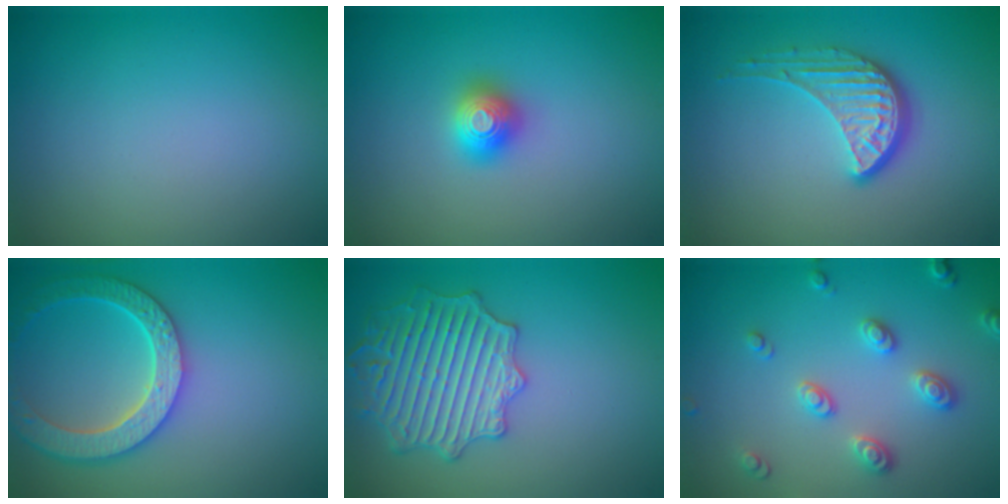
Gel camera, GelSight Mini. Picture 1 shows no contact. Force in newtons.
{"total": 1.6, "press": 1.6, "slide": 0.2}
{"total": 4.0, "press": 2.9, "slide": 2.8}
{"total": 5.9, "press": 4.7, "slide": 3.5}
{"total": 5.0, "press": 4.8, "slide": 1.4}
{"total": 2.9, "press": 2.7, "slide": 1.1}